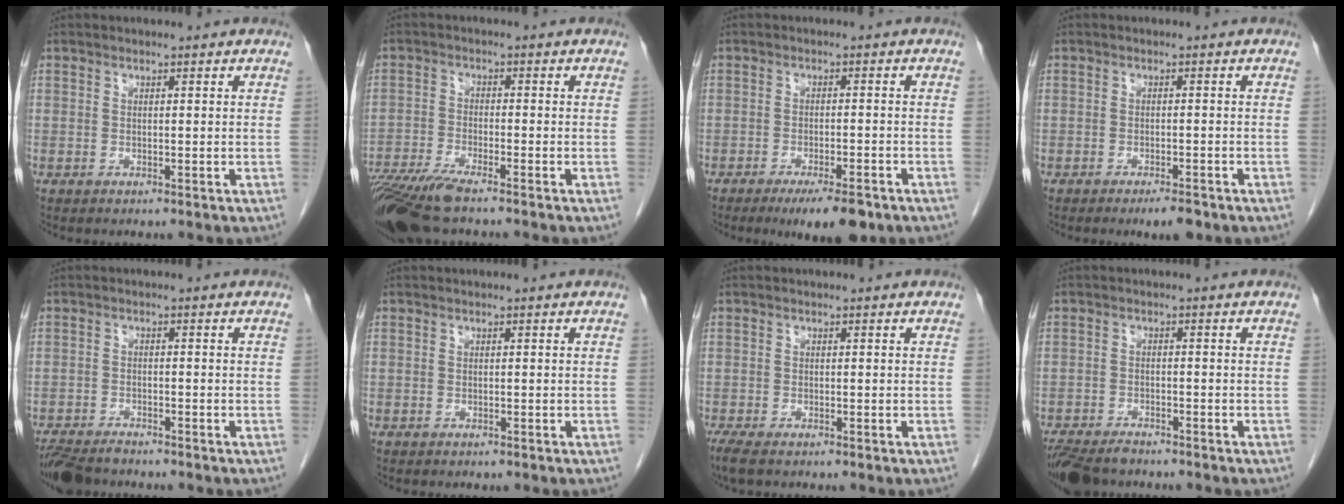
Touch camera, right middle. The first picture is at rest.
{"total": 10.1, "force": [-8.0, 1.1, 6.0], "torque": [-0.107, -0.022, -0.141]}
{"total": 7.1, "force": [-4.9, 1.4, 4.9], "torque": [-0.072, -0.013, -0.070]}
{"total": 3.0, "force": [-2.2, 0.5, 2.1], "torque": [-0.034, -0.005, -0.027]}
{"total": 6.6, "force": [-5.8, 1.6, 2.7], "torque": [-0.043, -0.016, -0.098]}
{"total": 0.0}
{"total": 3.3, "force": [-2.4, 1.0, 2.0], "torque": [-0.043, -0.012, -0.039]}
{"total": 8.3, "force": [-7.0, 2.9, 3.5], "torque": [-0.061, -0.013, -0.113]}